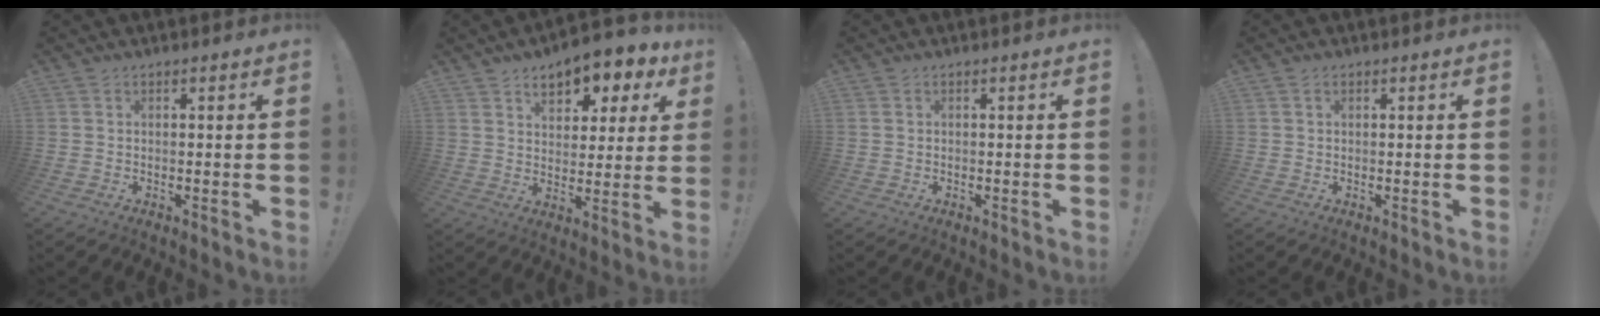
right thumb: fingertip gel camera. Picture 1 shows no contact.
{"total": 9.5, "force": [5.4, 5.5, 5.6], "torque": [-0.071, -0.035, 0.093]}
{"total": 0.0}
{"total": 0.8, "force": [0.5, 0.6, 0.3], "torque": [-0.001, 0.000, 0.008]}